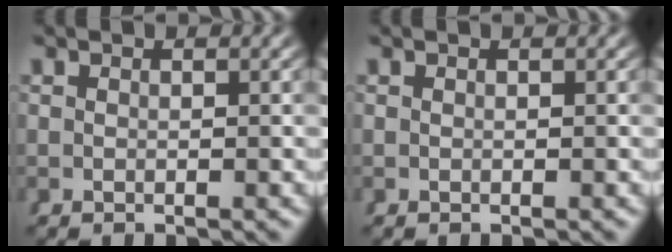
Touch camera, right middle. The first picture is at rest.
{"total": 0.0}